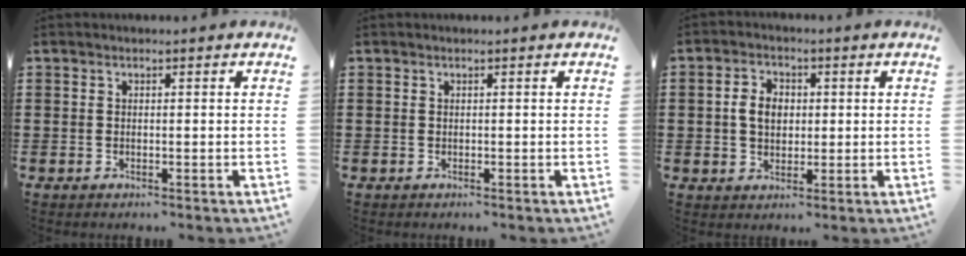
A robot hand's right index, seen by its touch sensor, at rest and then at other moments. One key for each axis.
{"total": 0.0}
{"total": 4.5, "fx": 0.1, "fy": 3.2, "fz": 3.1, "tx": -0.076, "ty": 0.009, "tz": -0.003}